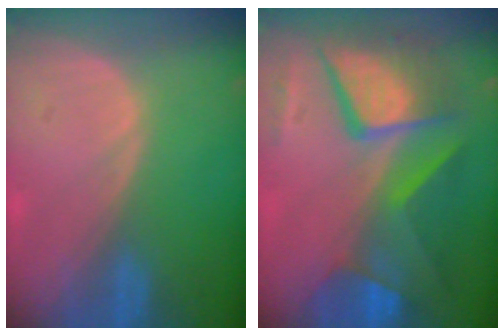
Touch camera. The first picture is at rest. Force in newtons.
{"total": 11.9, "press": 11.9, "slide": 1.1}